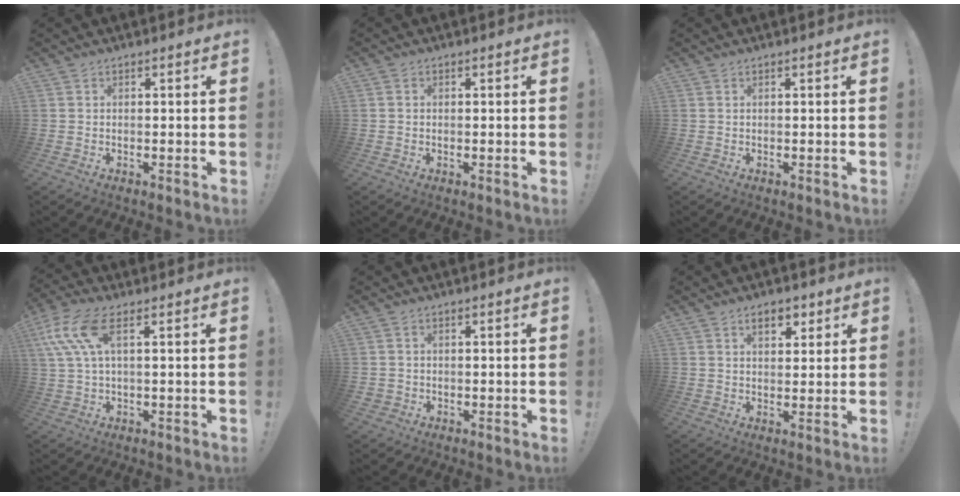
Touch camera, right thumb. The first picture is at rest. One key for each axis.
{"total": 0.9, "fx": -0.2, "fy": 0.8, "fz": 0.2, "tx": -0.003, "ty": 0.004, "tz": -0.004}
{"total": 0.0}
{"total": 10.6, "fx": 3.4, "fy": 4.2, "fz": 9.1, "tx": -0.183, "ty": -0.003, "tz": 0.070}
{"total": 1.7, "fx": -0.2, "fy": 1.5, "fz": 0.6, "tx": -0.011, "ty": 0.000, "tz": -0.003}
{"total": 5.3, "fx": 2.7, "fy": 3.2, "fz": 3.4, "tx": -0.042, "ty": -0.003, "tz": 0.044}